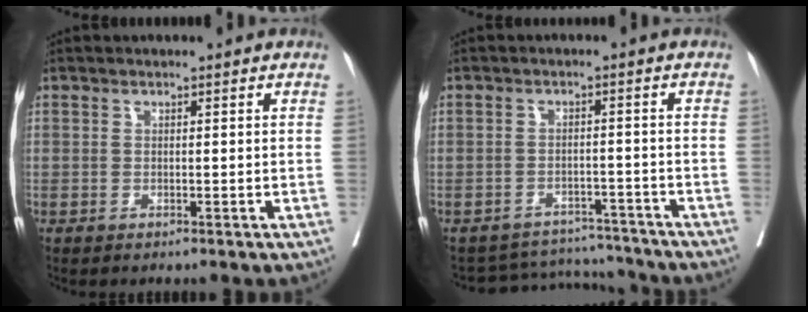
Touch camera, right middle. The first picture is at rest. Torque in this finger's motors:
{"motor_torque": [-0.39, -0.22, -0.21, -0.07]}